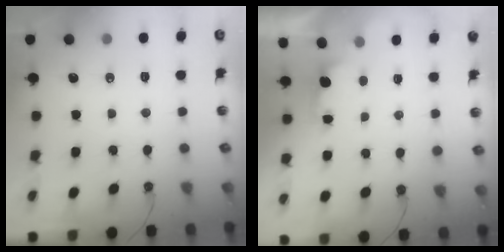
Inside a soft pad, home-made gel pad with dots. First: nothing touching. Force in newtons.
{"total": 1.6, "press": 1.4, "slide": 0.8}